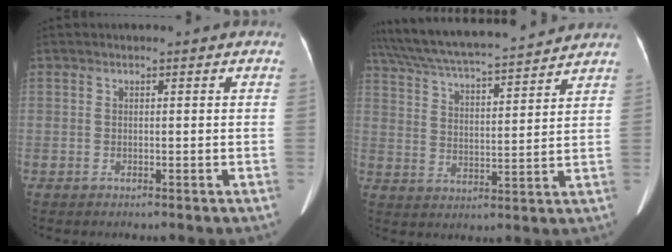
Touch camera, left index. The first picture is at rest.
{"total": 18.9, "force": [17.1, 1.6, 8.1], "torque": [-0.144, 0.025, 0.269]}